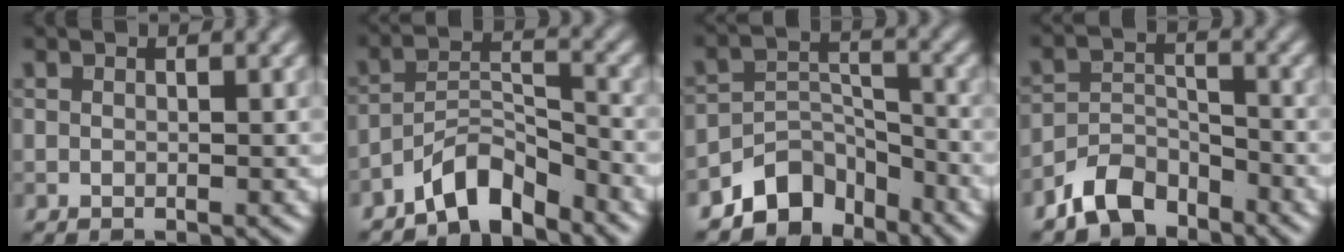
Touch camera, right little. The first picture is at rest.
{"total": 4.9, "force": [-4.0, 1.5, 2.3], "torque": [-0.033, 0.011, -0.081]}
{"total": 5.5, "force": [-4.4, 3.0, 1.6], "torque": [-0.013, -0.003, -0.082]}
{"total": 4.7, "force": [-3.8, 2.2, 1.5], "torque": [-0.019, 0.002, -0.078]}